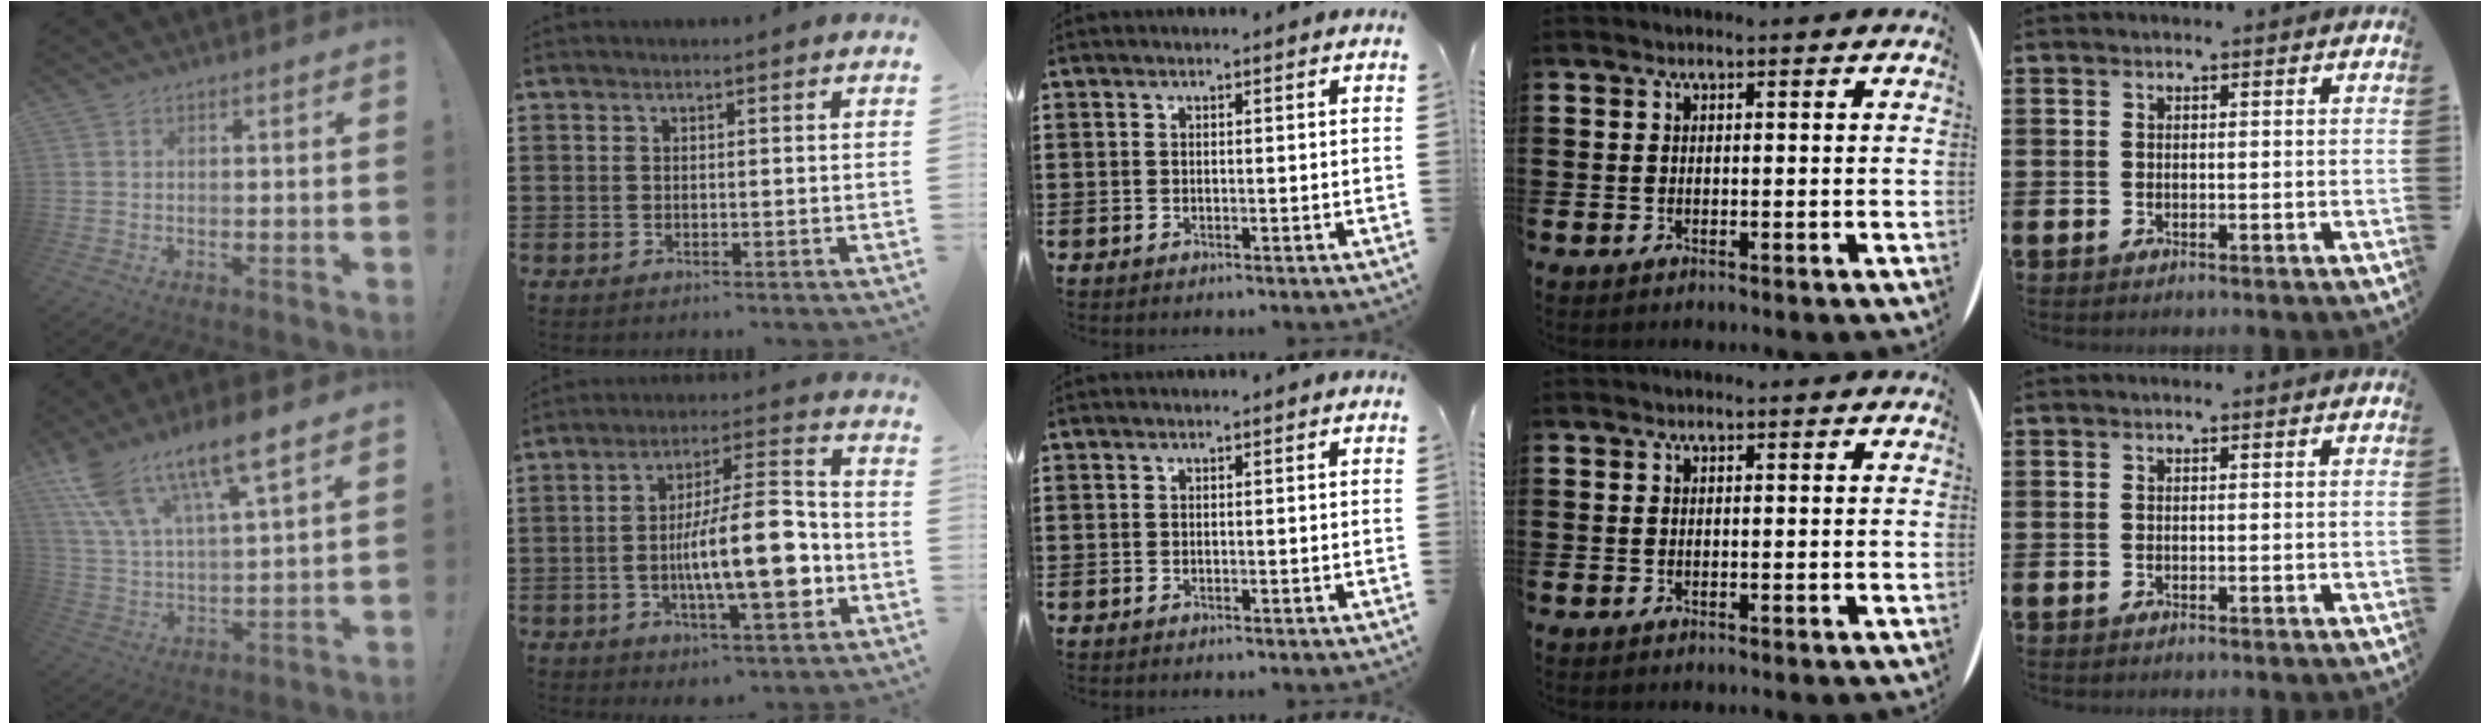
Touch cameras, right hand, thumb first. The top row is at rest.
{"thumb": {"total": 15.2, "force": [11.7, 3.3, 9.0], "torque": [-0.171, -0.080, 0.201]}, "index": {"total": 14.9, "force": [-3.8, 4.9, 13.6], "torque": [-0.216, -0.003, -0.065]}}